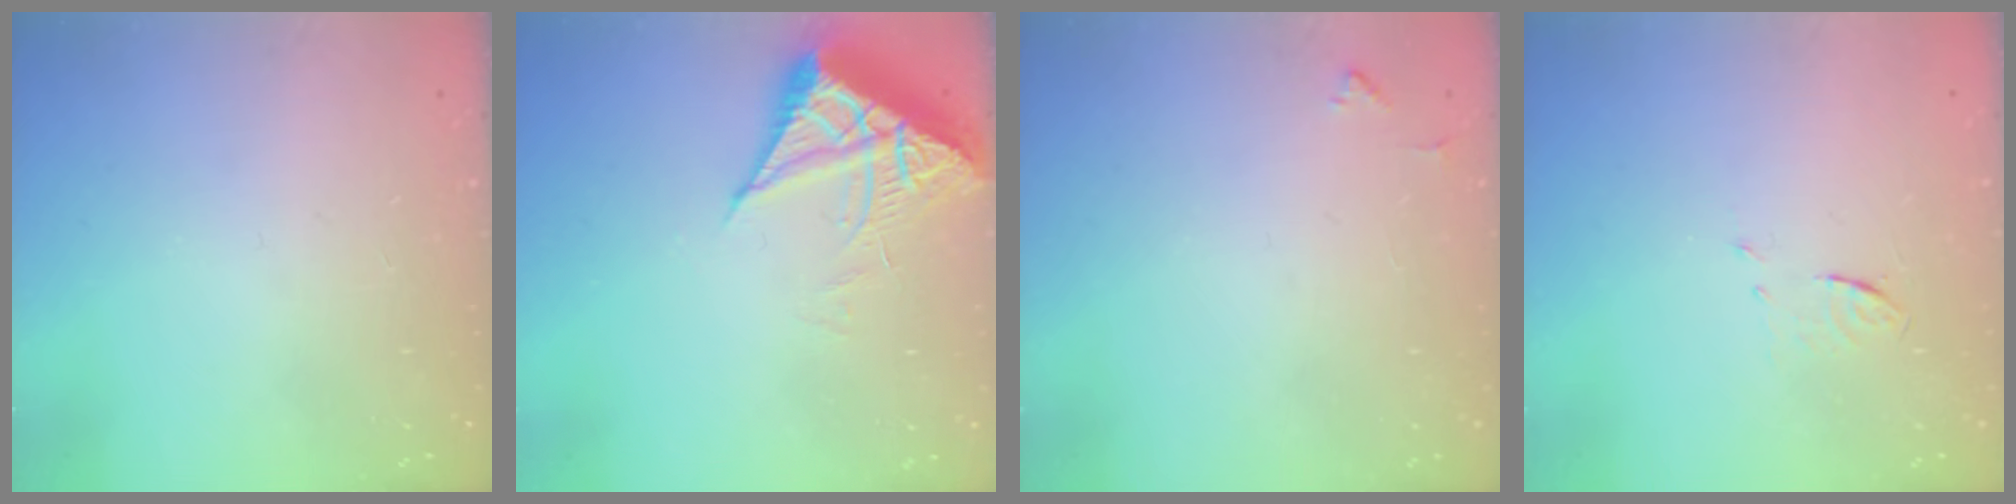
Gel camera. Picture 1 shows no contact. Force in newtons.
{"total": 7.0, "press": 7.0, "slide": 0.2}
{"total": 4.1, "press": 4.0, "slide": 0.6}
{"total": 3.9, "press": 3.6, "slide": 1.4}